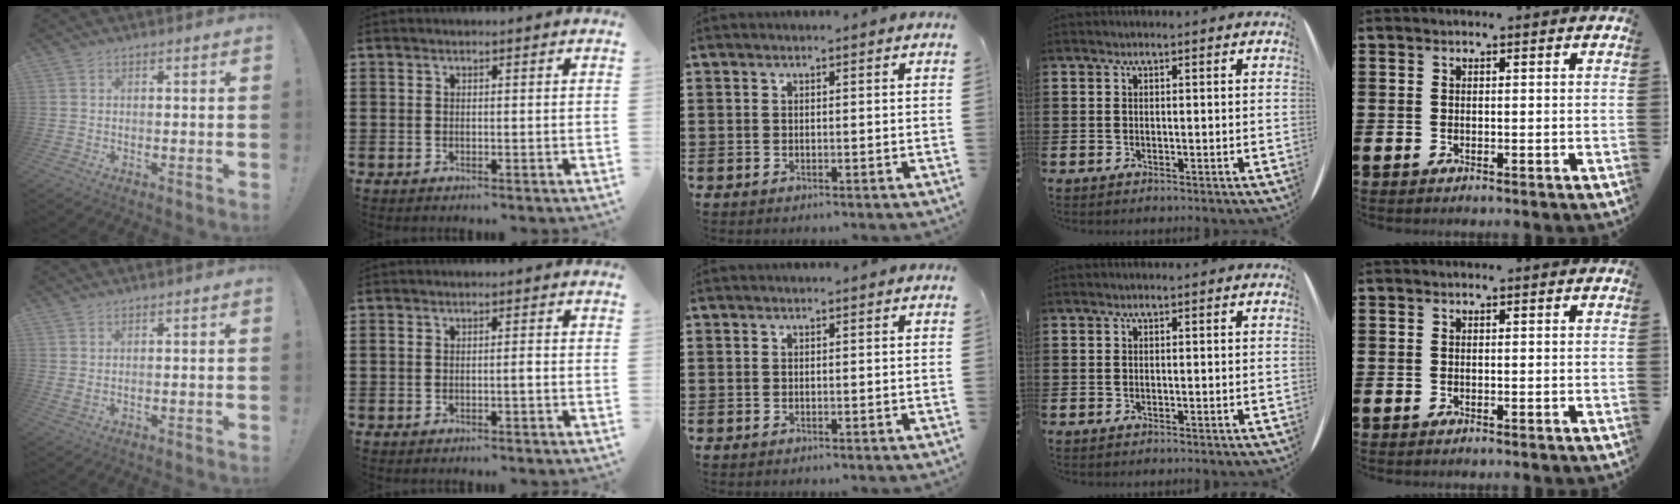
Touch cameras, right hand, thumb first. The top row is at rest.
{"thumb": {"total": 1.4, "force": [0.9, 0.2, 1.1], "torque": [-0.012, -0.006, 0.013]}, "index": {"total": 1.2, "force": [-0.3, 0.3, 1.1], "torque": [-0.023, 0.001, -0.006]}}